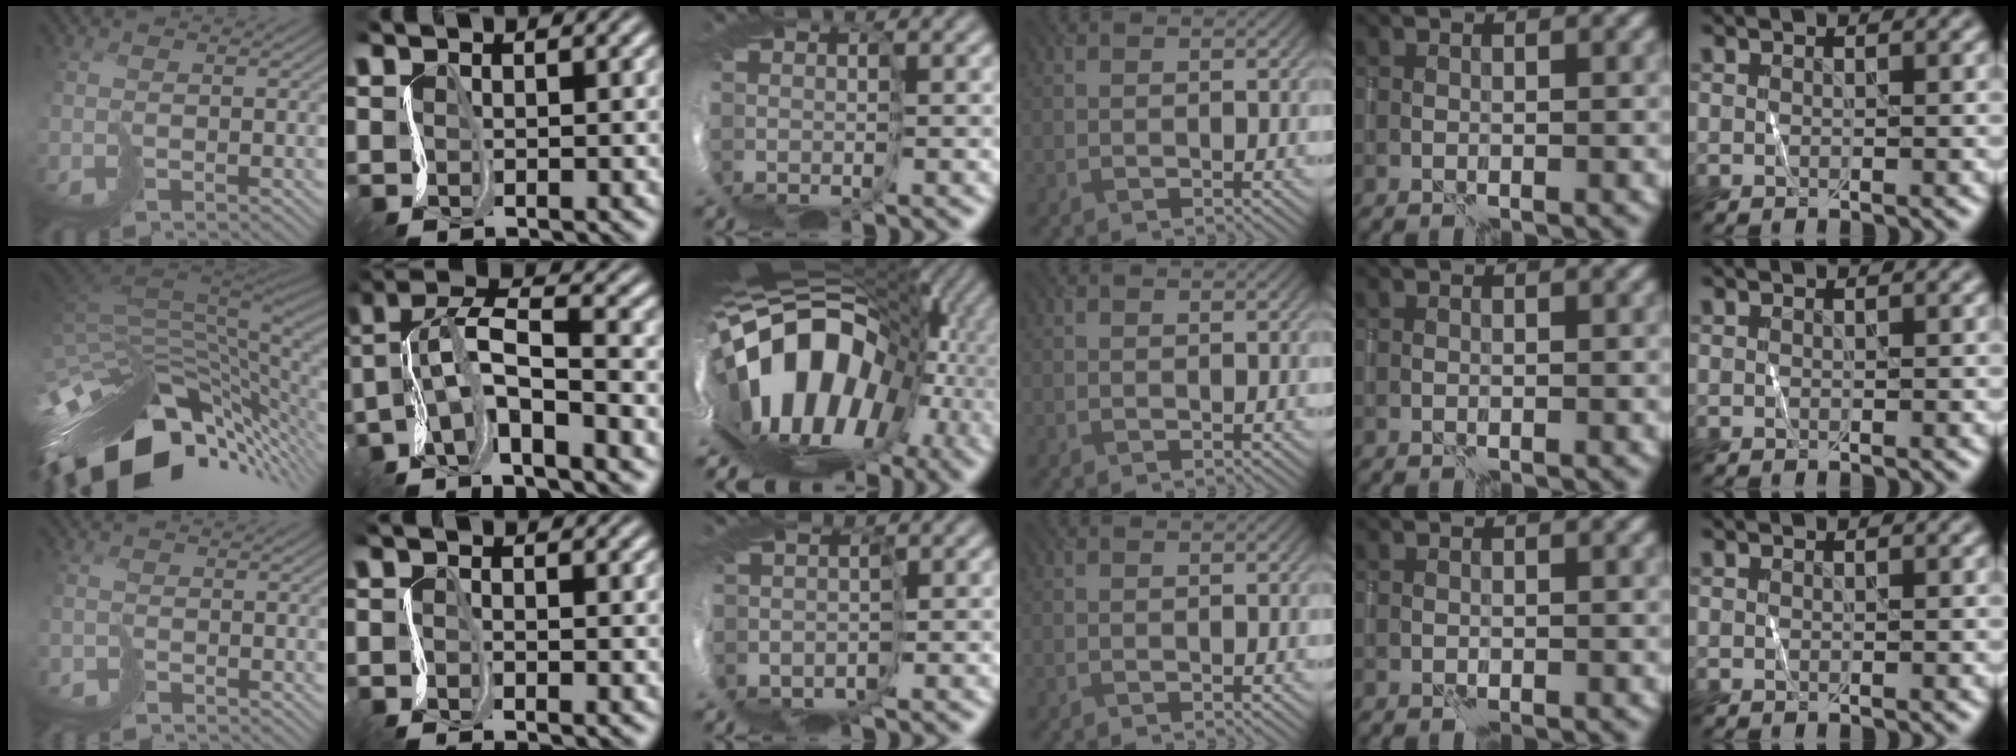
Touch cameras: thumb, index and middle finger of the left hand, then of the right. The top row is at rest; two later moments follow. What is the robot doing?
{"motion": "cut", "object": "tissue"}